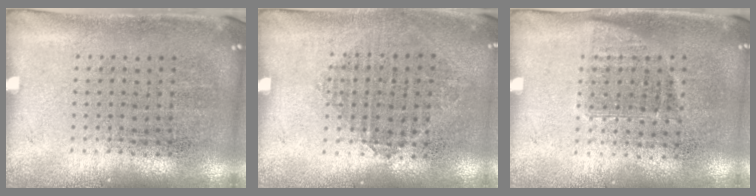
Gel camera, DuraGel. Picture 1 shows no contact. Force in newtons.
{"total": 0.8, "press": 0.8, "slide": 0.3}
{"total": 0.9, "press": 0.7, "slide": 0.5}